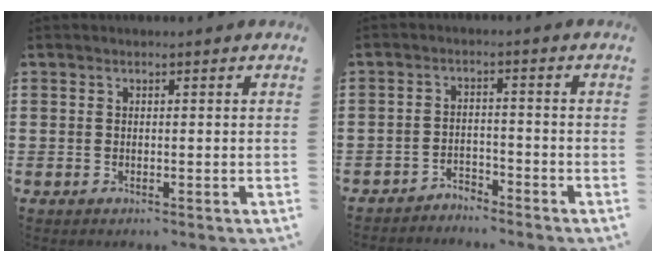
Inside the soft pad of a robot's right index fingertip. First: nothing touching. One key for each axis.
{"total": 2.7, "fx": -2.7, "fy": 0.4, "fz": -0.2, "tx": -0.006, "ty": 0.005, "tz": -0.058}